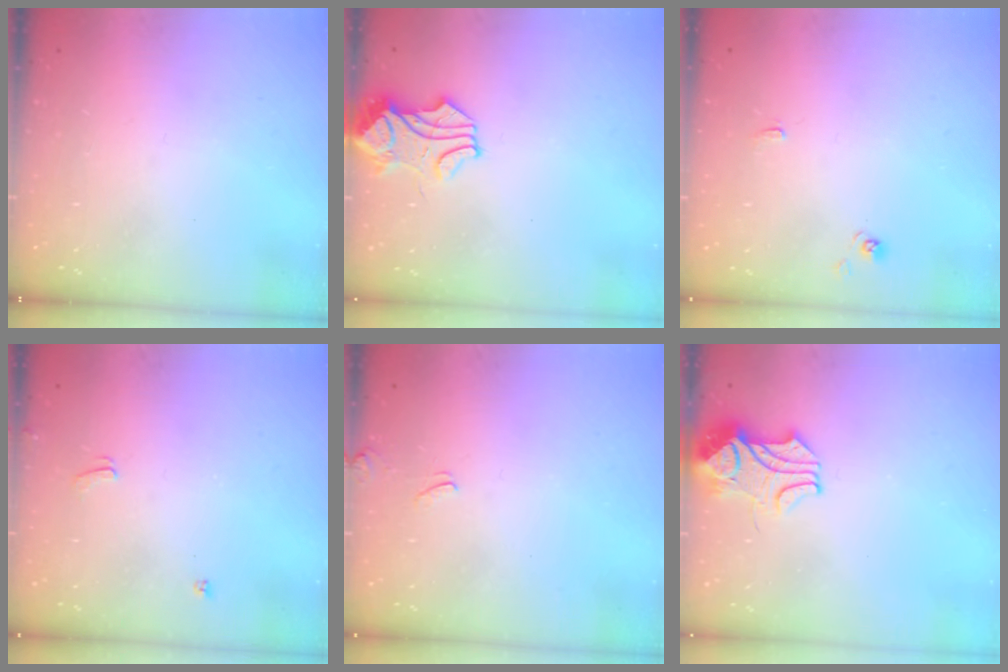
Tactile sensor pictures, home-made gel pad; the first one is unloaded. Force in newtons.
{"total": 1.7, "press": 1.5, "slide": 0.8}
{"total": 1.2, "press": 1.2, "slide": 0.3}
{"total": 2.7, "press": 2.7, "slide": 0.3}
{"total": 2.0, "press": 2.0, "slide": 0.4}
{"total": 2.5, "press": 2.3, "slide": 1.0}